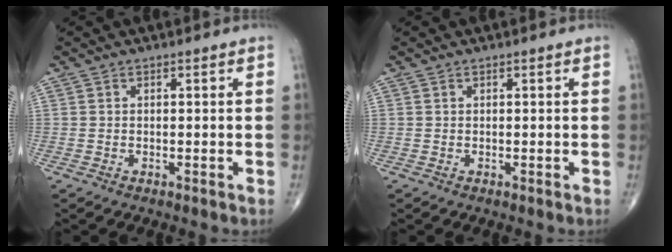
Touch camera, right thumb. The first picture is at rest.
{"total": 0.0}